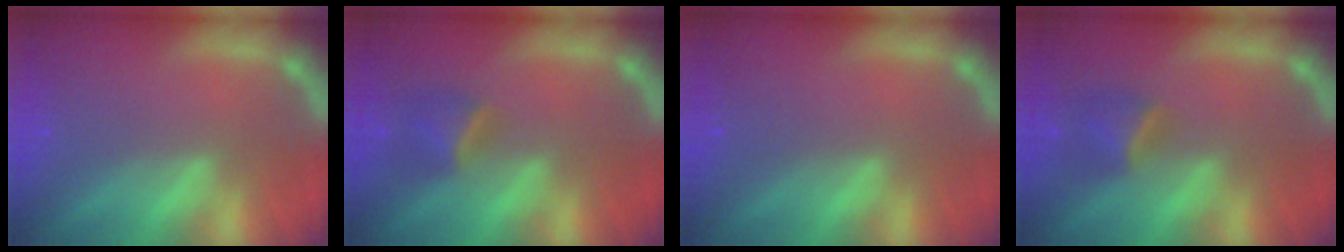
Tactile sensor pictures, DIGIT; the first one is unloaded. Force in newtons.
{"total": 2.9}
{"total": 0.0}
{"total": 2.9}